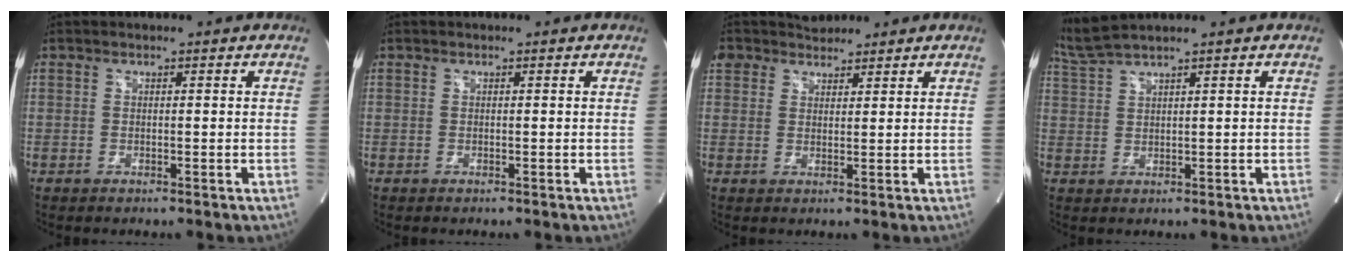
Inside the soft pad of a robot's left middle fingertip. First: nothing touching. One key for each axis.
{"total": 0.0}
{"total": 4.7, "fx": 3.9, "fy": 2.6, "fz": 0.1, "tx": -0.001, "ty": 0.026, "tz": 0.071}
{"total": 4.3, "fx": 3.8, "fy": -1.4, "fz": 1.3, "tx": -0.046, "ty": 0.010, "tz": 0.087}